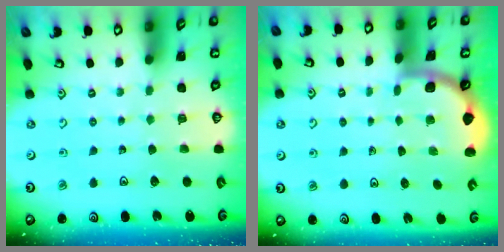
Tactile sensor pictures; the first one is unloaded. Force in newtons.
{"total": 1.9, "press": 1.9, "slide": 0.0}